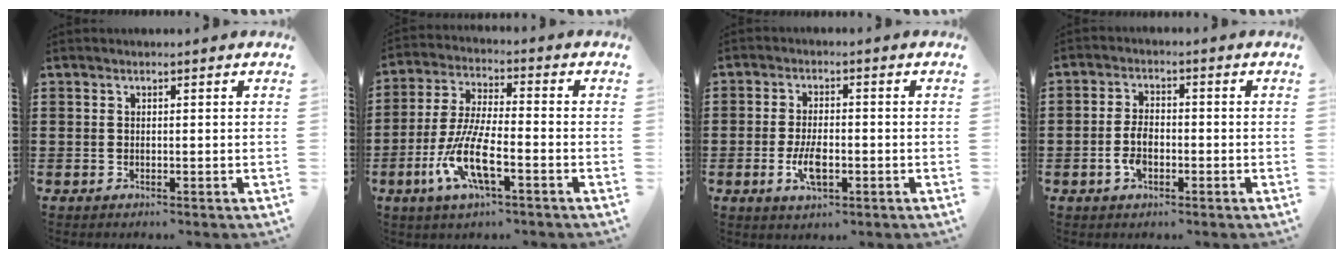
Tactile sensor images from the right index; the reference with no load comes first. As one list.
[{"total": 10.1, "force": [-4.4, 2.5, 8.7], "torque": [-0.201, -0.014, -0.087]}, {"total": 4.9, "force": [-1.5, 2.1, 4.2], "torque": [-0.094, -0.005, -0.029]}, {"total": 4.3, "force": [-1.3, 2.3, 3.4], "torque": [-0.083, -0.005, -0.029]}]